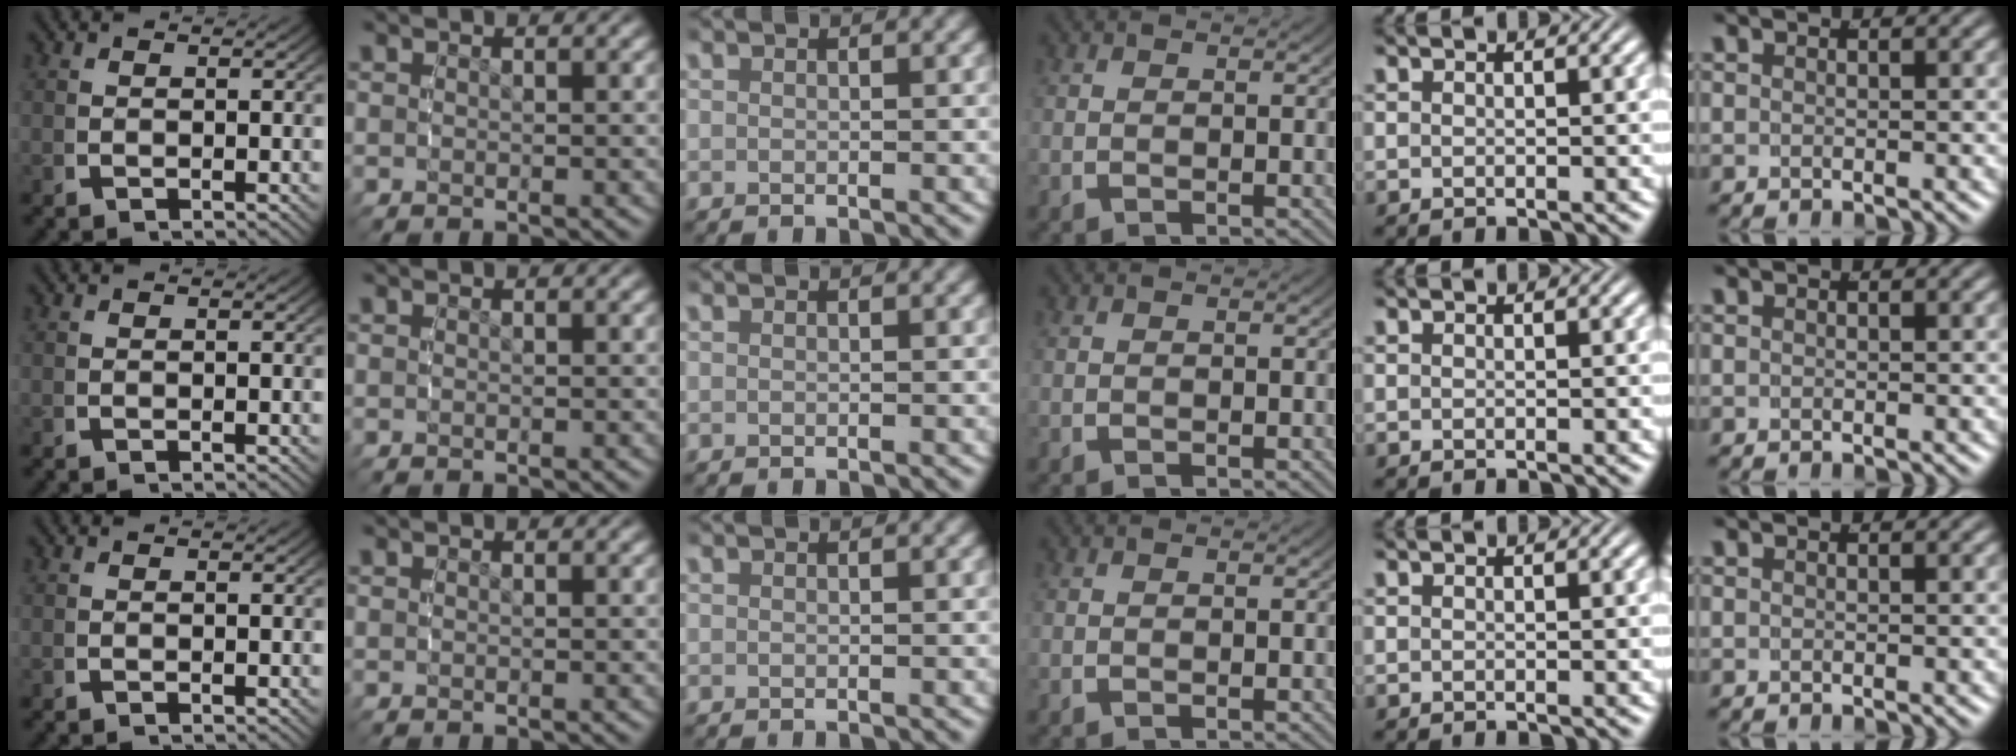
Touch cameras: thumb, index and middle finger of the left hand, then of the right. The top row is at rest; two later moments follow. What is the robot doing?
{"motion": "reach", "object": "paper plate"}